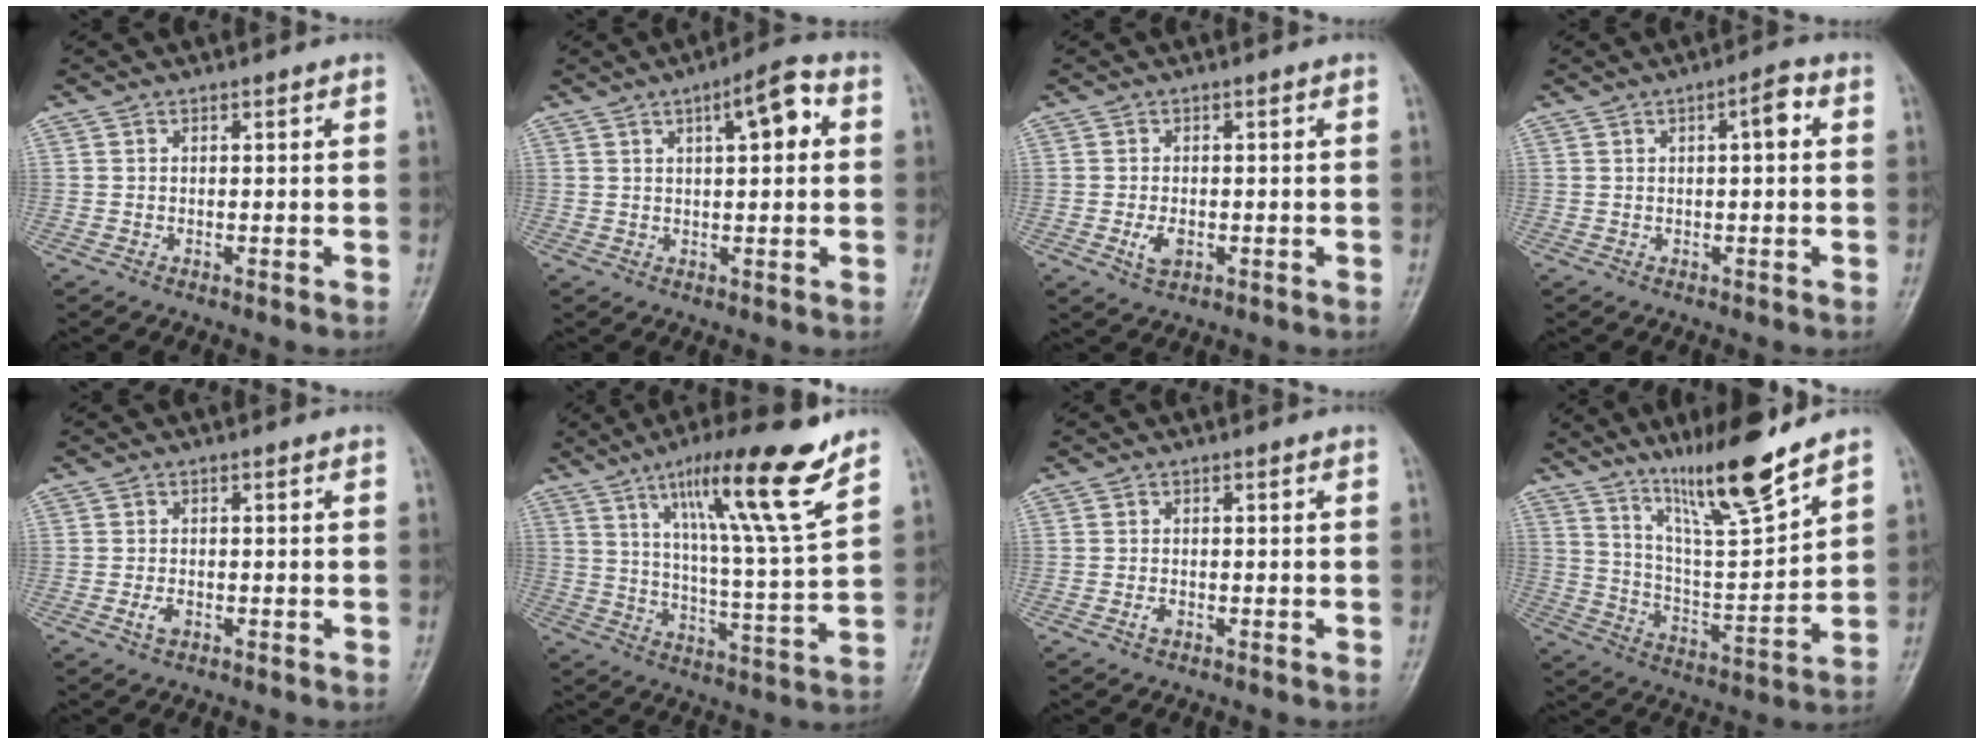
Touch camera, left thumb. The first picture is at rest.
{"total": 7.8, "force": [2.4, 2.5, 7.0], "torque": [-0.089, 0.013, 0.029]}
{"total": 2.8, "force": [-0.7, 1.7, 2.1], "torque": [-0.037, -0.003, -0.011]}
{"total": 3.7, "force": [0.9, 1.1, 3.4], "torque": [-0.050, 0.010, 0.009]}
{"total": 1.7, "force": [-0.7, 1.1, 1.2], "torque": [-0.024, 0.001, -0.014]}
{"total": 17.5, "force": [10.6, 1.2, 13.9], "torque": [-0.216, -0.052, 0.172]}
{"total": 1.0, "force": [-0.5, 0.6, 0.7], "torque": [-0.012, 0.002, -0.010]}
{"total": 15.3, "force": [11.4, 1.6, 10.1], "torque": [-0.161, -0.073, 0.206]}